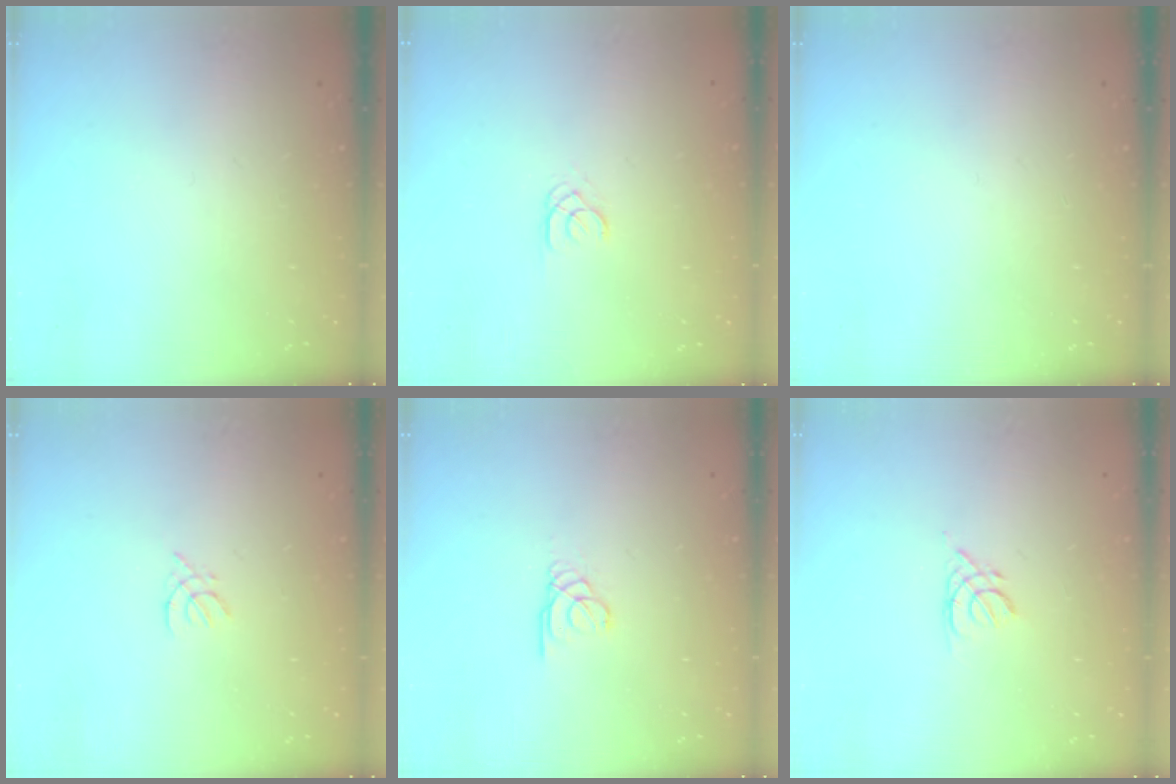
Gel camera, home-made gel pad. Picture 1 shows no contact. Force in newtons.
{"total": 1.8, "press": 1.7, "slide": 0.2}
{"total": 0.0}
{"total": 1.8, "press": 1.8, "slide": 0.4}
{"total": 1.7, "press": 1.7, "slide": 0.2}
{"total": 2.5, "press": 2.5, "slide": 0.6}